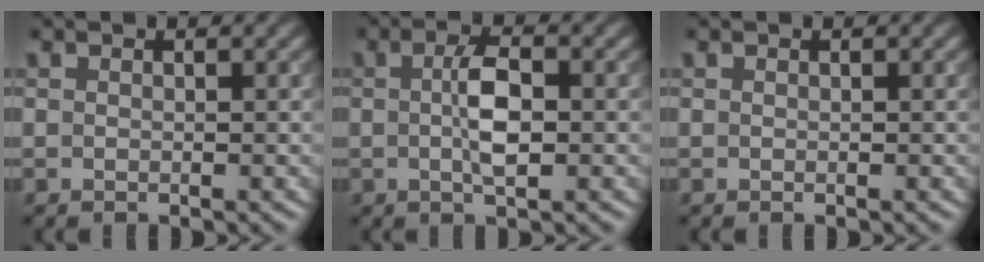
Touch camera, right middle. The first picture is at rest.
{"total": 3.5, "force": [0.0, 1.0, 3.3], "torque": [-0.065, 0.003, -0.001]}
{"total": 0.0}